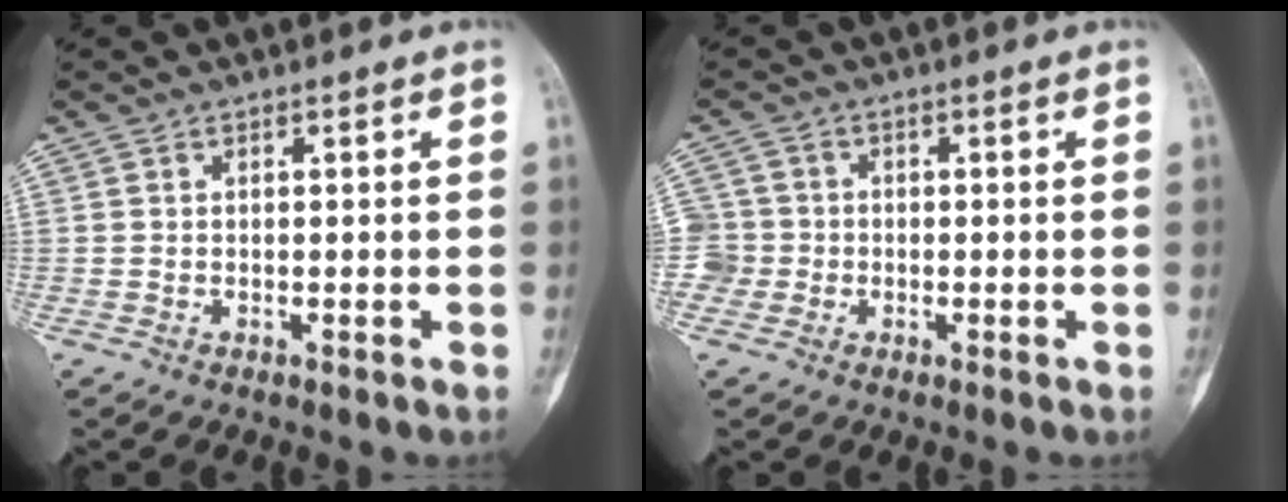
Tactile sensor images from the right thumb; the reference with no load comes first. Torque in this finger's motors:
{"motor_torque": [0.00, -0.02, 0.22, 0.19, -0.05]}